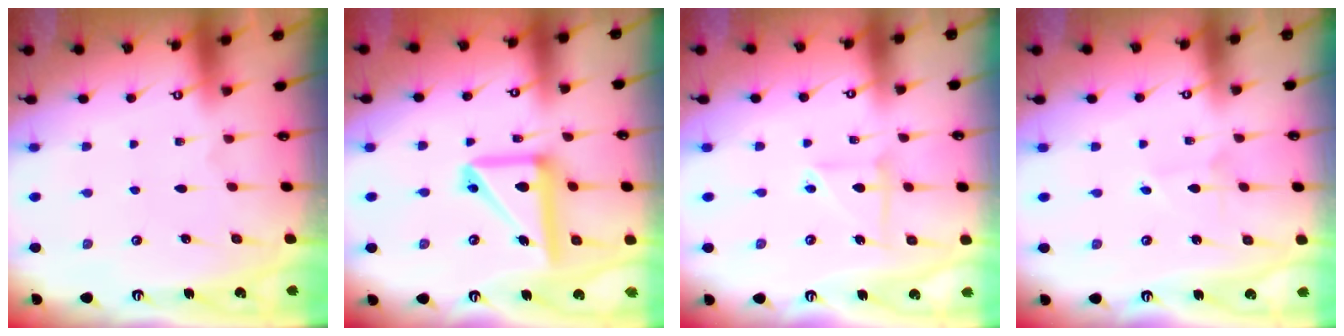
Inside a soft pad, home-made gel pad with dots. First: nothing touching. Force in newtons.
{"total": 14.2, "press": 14.0, "slide": 2.0}
{"total": 6.2, "press": 6.1, "slide": 1.3}
{"total": 2.2, "press": 2.1, "slide": 0.3}